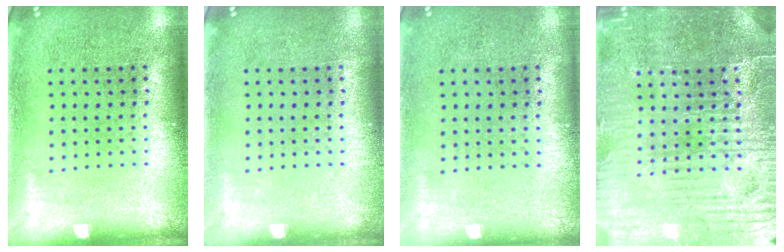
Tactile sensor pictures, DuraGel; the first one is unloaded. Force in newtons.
{"total": 0.0}
{"total": 0.0}
{"total": 4.8, "press": 4.6, "slide": 1.3}